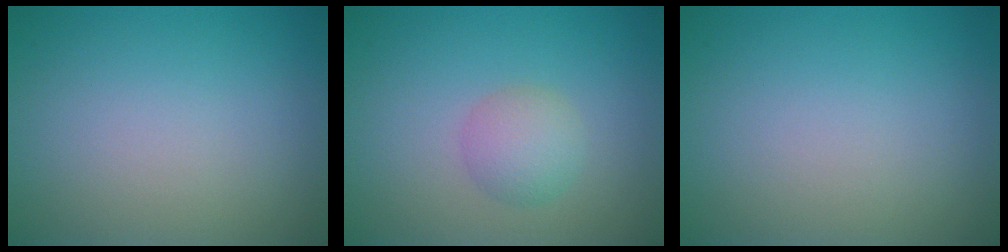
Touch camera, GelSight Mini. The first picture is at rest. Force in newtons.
{"total": 2.5, "press": 2.5, "slide": 0.1}
{"total": 0.0}